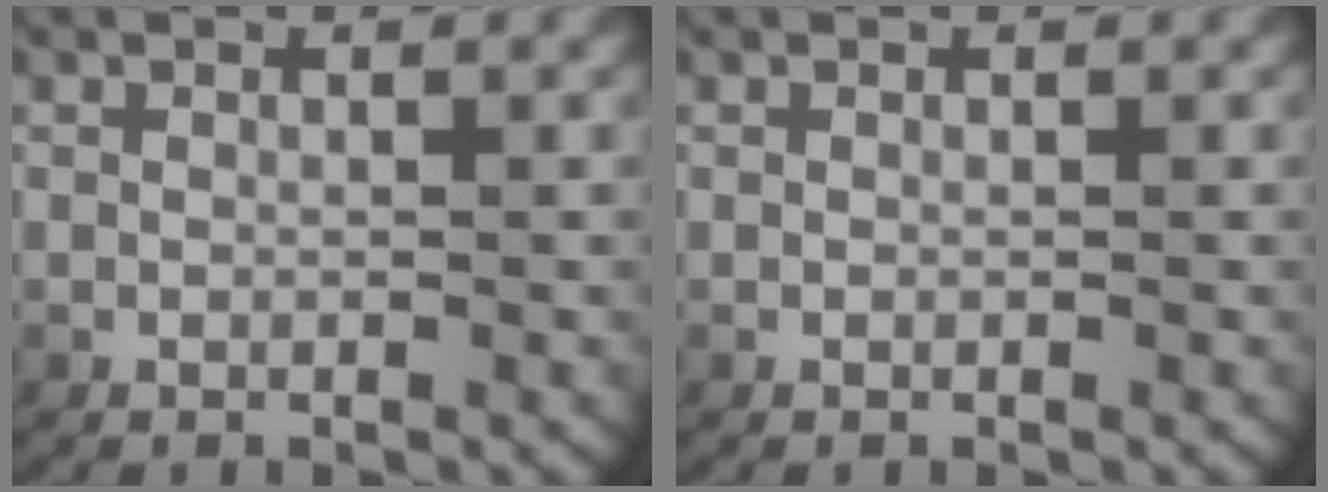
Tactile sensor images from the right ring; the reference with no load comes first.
{"total": 0.0}